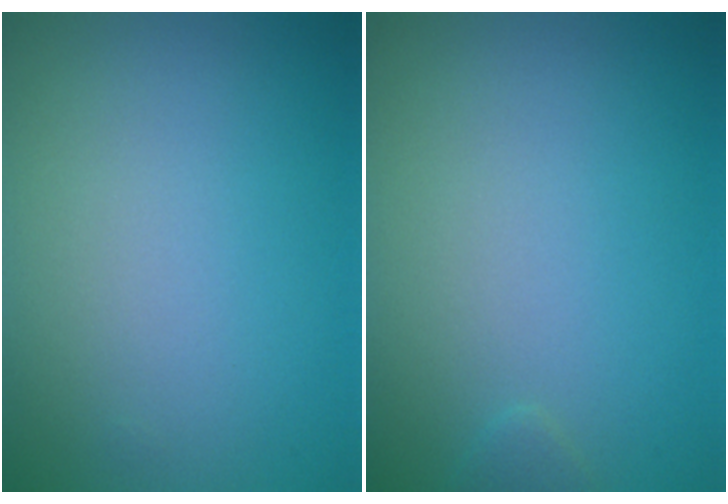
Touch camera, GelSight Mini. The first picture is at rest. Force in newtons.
{"total": 0.5, "press": 0.5, "slide": 0.1}